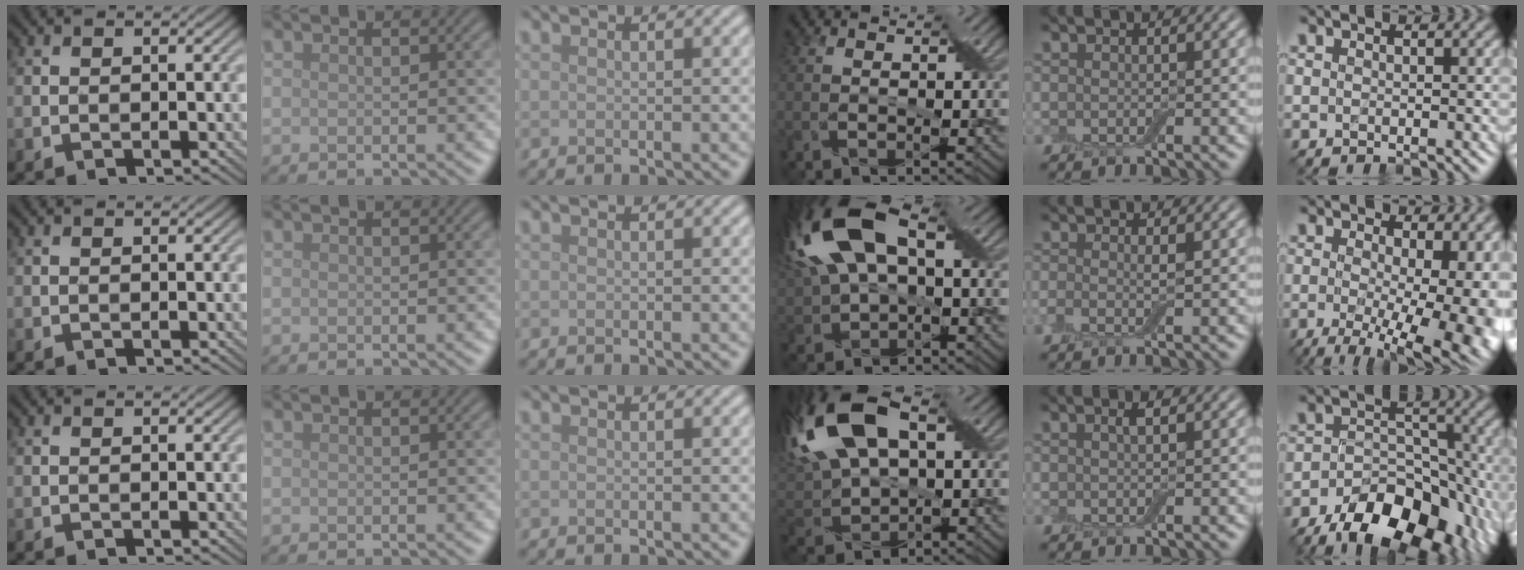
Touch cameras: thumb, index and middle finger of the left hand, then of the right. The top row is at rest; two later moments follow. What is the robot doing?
{"motion": "wrap", "object": "adhesive wrap"}